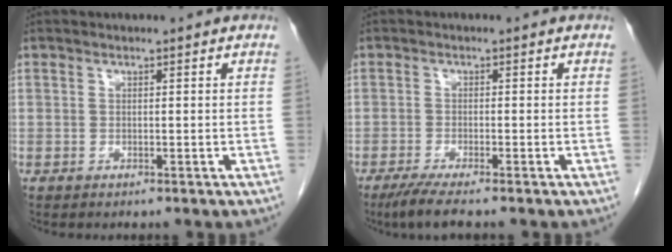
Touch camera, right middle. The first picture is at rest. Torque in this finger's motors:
{"motor_torque": [0.49, -0.31, 0.05, 0.03]}